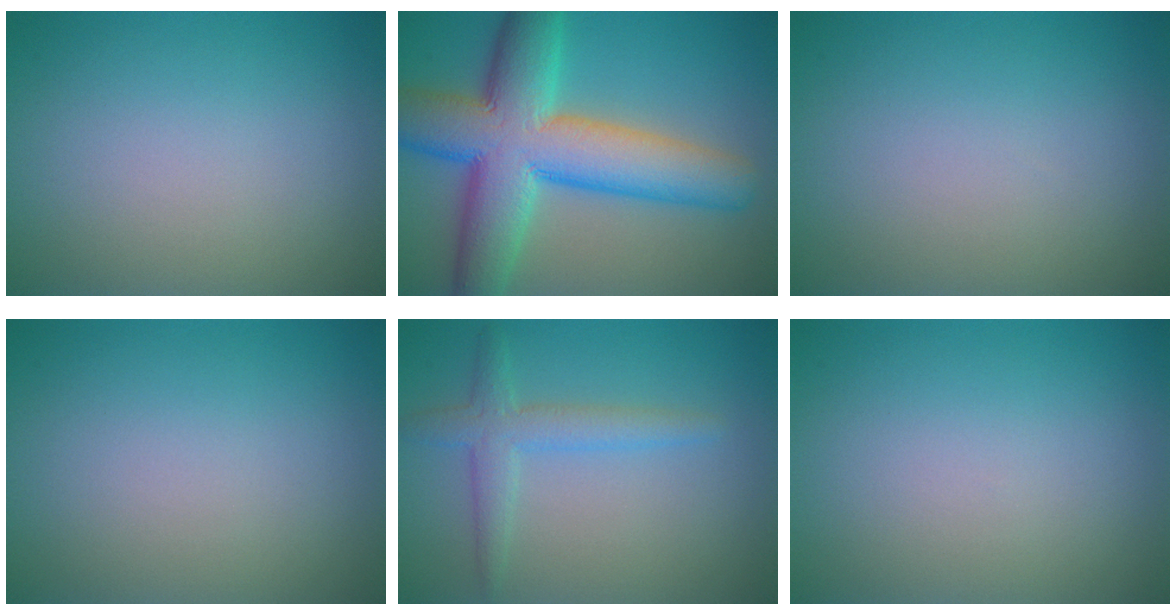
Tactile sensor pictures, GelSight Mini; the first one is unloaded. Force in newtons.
{"total": 12.3, "press": 12.3, "slide": 0.3}
{"total": 0.0}
{"total": 0.0}
{"total": 2.8, "press": 2.8, "slide": 0.1}
{"total": 0.0}